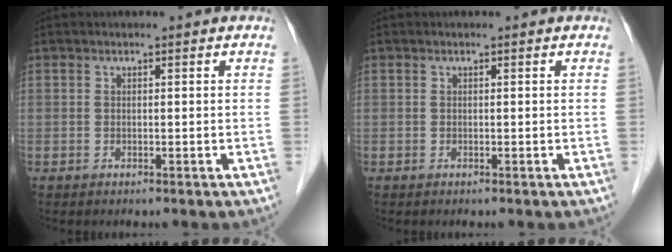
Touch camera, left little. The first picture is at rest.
{"total": 0.0}